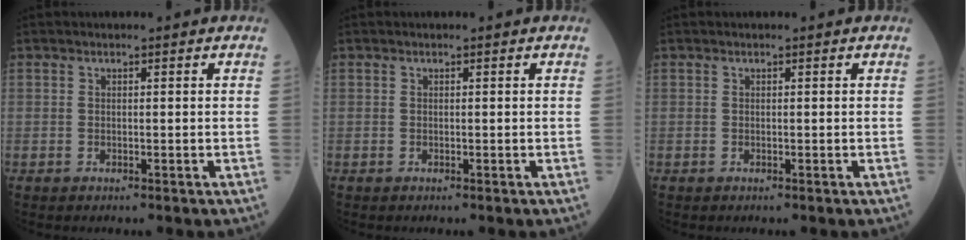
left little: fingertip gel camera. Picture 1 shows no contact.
{"total": 0.0}
{"total": 0.0}